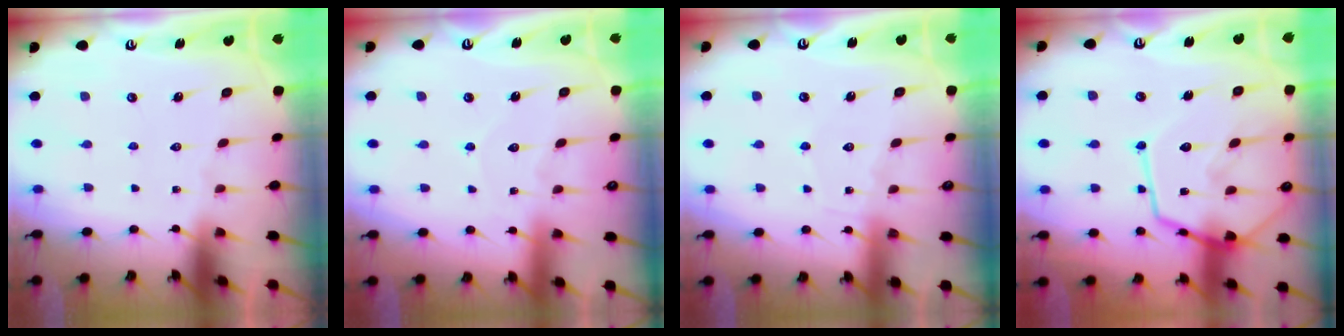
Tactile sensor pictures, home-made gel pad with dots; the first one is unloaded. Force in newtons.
{"total": 5.9, "press": 5.8, "slide": 0.6}
{"total": 6.1, "press": 6.1, "slide": 0.6}
{"total": 18.4, "press": 18.3, "slide": 1.7}